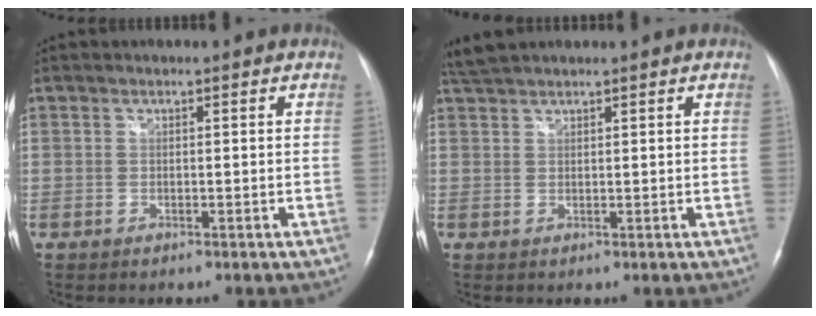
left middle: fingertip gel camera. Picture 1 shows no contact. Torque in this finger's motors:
{"motor_torque": [0.21, -0.13, -0.04, 0.01]}